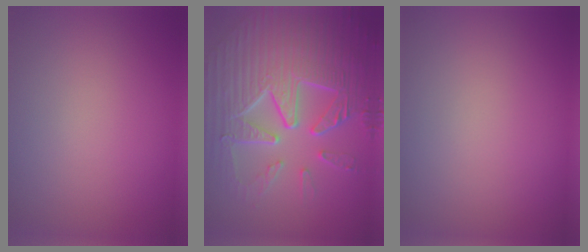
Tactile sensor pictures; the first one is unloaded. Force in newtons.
{"total": 9.6, "press": 6.3, "slide": 7.2}
{"total": 0.0}